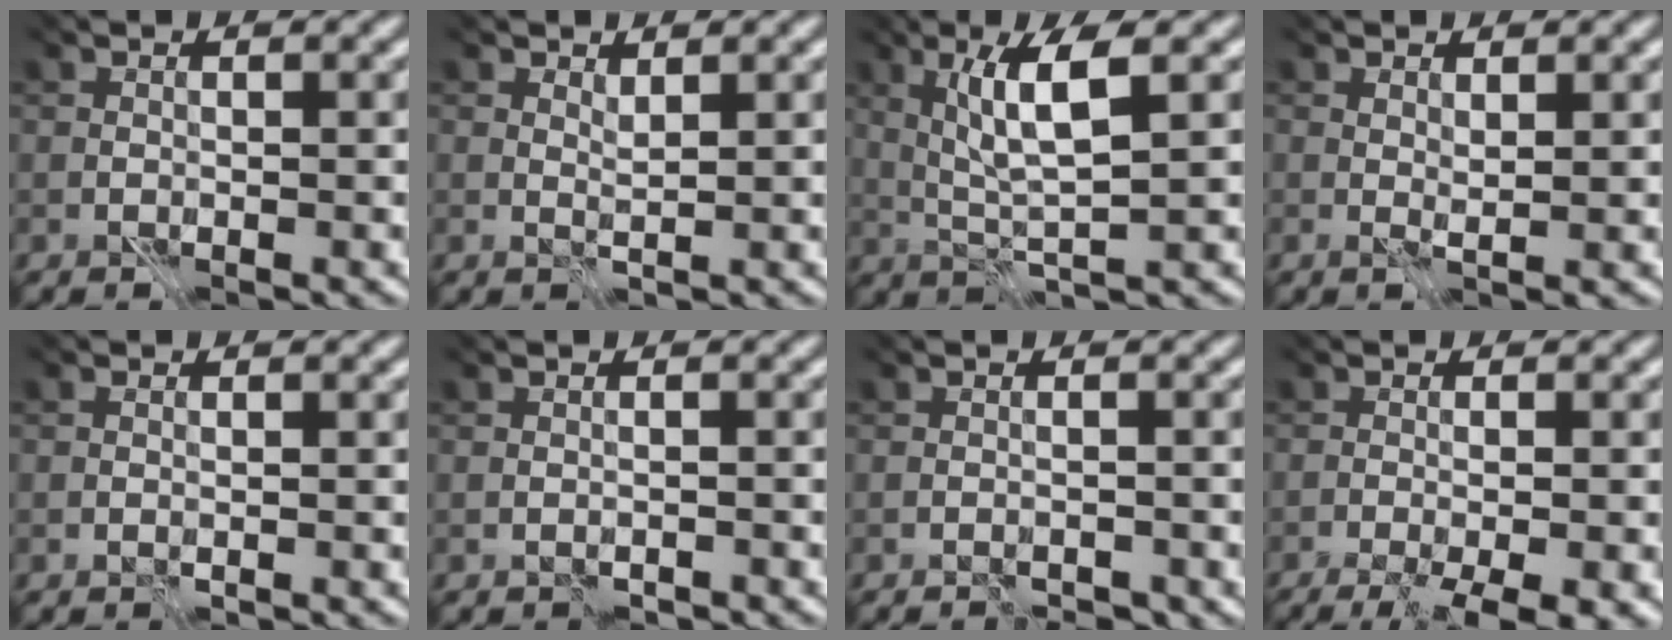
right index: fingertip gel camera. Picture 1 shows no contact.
{"total": 1.3, "force": [1.1, -0.2, 0.6], "torque": [-0.009, 0.002, 0.020]}
{"total": 4.7, "force": [0.5, -0.1, 4.7], "torque": [-0.090, 0.010, 0.025]}
{"total": 1.4, "force": [1.3, 0.0, 0.7], "torque": [-0.015, 0.003, 0.023]}
{"total": 0.0}
{"total": 0.8, "force": [-0.5, -0.3, -0.5], "torque": [0.013, -0.001, -0.010]}
{"total": 1.5, "force": [-1.5, -0.2, -0.1], "torque": [0.009, 0.000, -0.018]}
{"total": 7.7, "force": [-4.0, 2.5, 6.0], "torque": [-0.080, 0.006, -0.053]}